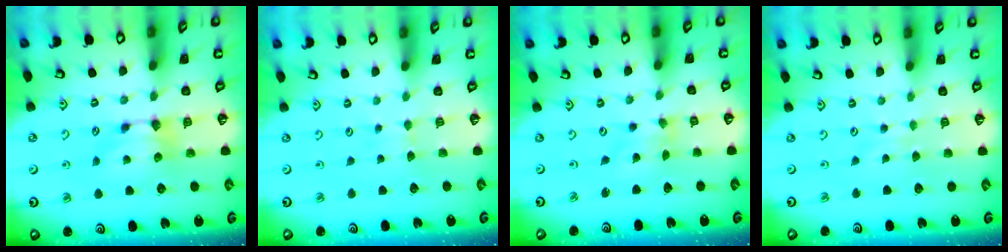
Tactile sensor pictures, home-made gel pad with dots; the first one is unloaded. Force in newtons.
{"total": 2.8, "press": 2.8, "slide": 0.2}
{"total": 1.7, "press": 1.3, "slide": 1.0}
{"total": 3.0, "press": 2.9, "slide": 0.3}